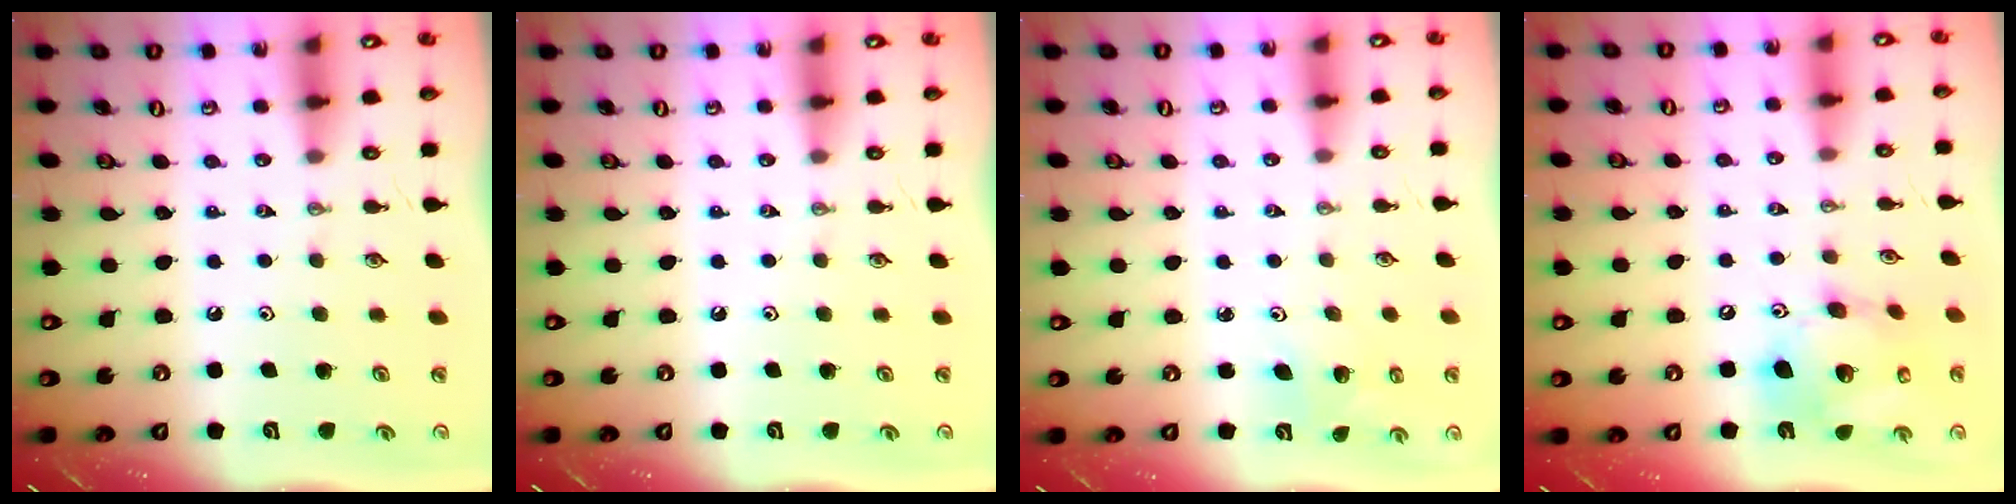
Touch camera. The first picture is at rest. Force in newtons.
{"total": 0.0}
{"total": 3.1, "press": 3.1, "slide": 0.2}
{"total": 16.0, "press": 15.7, "slide": 3.1}